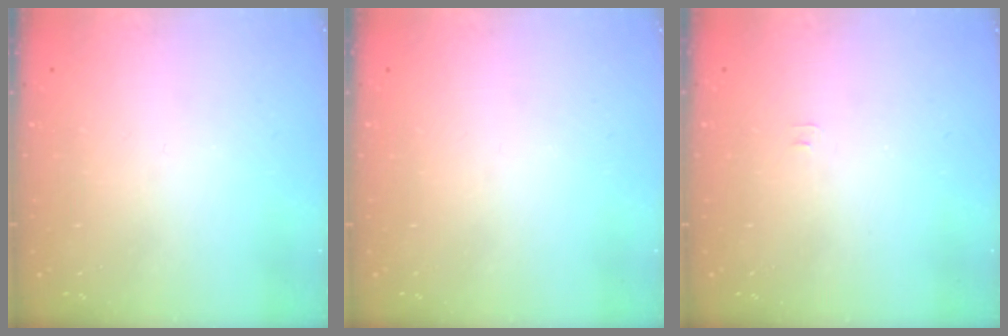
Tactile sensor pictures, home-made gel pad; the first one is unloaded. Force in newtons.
{"total": 0.0}
{"total": 2.9, "press": 2.9, "slide": 0.3}